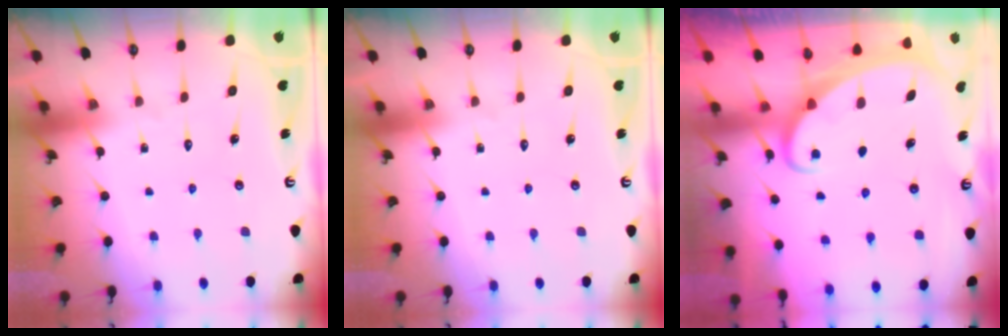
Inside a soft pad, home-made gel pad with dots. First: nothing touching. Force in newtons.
{"total": 0.0}
{"total": 2.4, "press": 2.4, "slide": 0.3}